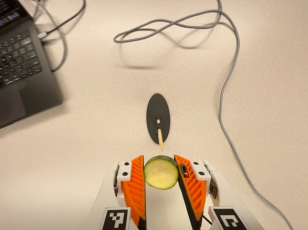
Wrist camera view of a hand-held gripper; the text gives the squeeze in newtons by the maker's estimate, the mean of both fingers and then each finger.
{"total": 9.3, "left": 9.3, "right": 9.3}